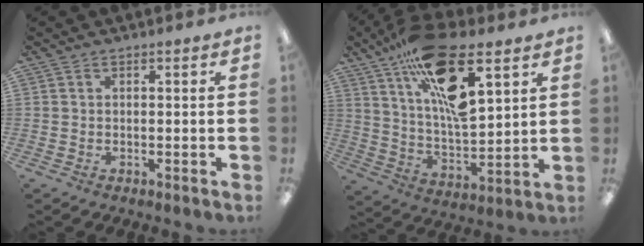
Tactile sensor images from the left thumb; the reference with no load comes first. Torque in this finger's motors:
{"motor_torque": [2.58, 2.43, 2.21, -0.56, 0.47]}